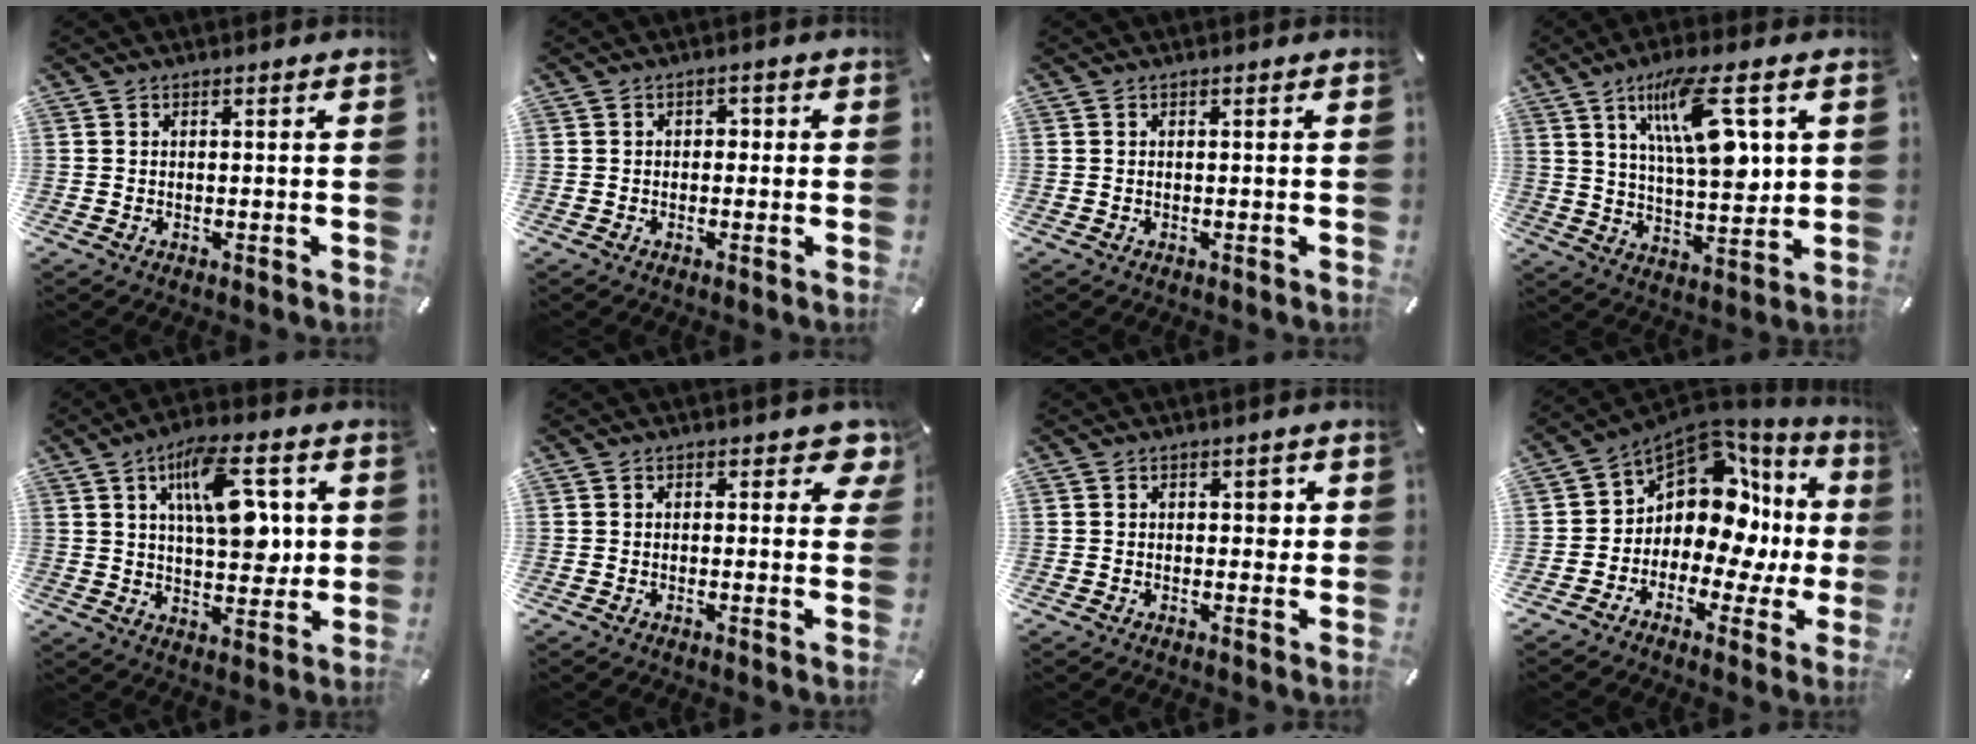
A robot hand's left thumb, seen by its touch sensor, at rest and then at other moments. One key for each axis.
{"total": 1.5, "fx": -0.5, "fy": 1.2, "fz": 0.8, "tx": -0.017, "ty": 0.010, "tz": -0.015}
{"total": 0.0}
{"total": 16.1, "fx": 7.0, "fy": 5.3, "fz": 13.5, "tx": -0.241, "ty": -0.018, "tz": 0.107}
{"total": 15.5, "fx": 4.9, "fy": 7.8, "fz": 12.5, "tx": -0.190, "ty": -0.006, "tz": 0.079}
{"total": 4.2, "fx": 1.7, "fy": 2.4, "fz": 2.9, "tx": -0.022, "ty": -0.005, "tz": 0.022}
{"total": 2.5, "fx": 0.4, "fy": 1.6, "fz": 1.9, "tx": -0.013, "ty": 0.000, "tz": -0.002}
{"total": 12.0, "fx": 2.5, "fy": 8.7, "fz": 7.9, "tx": -0.131, "ty": -0.049, "tz": 0.033}